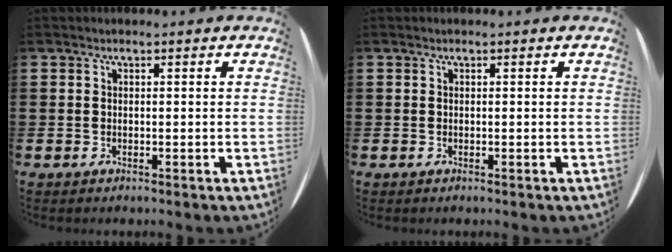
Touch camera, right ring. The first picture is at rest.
{"total": 0.0}